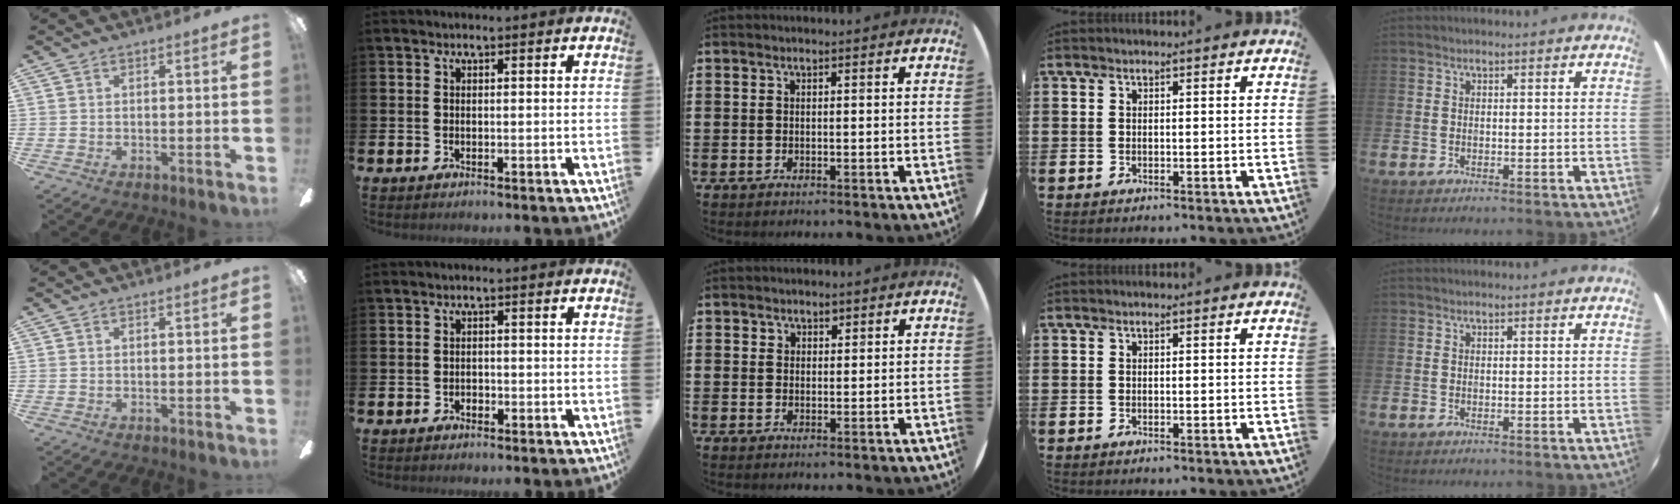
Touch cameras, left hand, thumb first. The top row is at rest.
{"index": {"total": 0.9, "force": [-0.6, 0.7, 0.0], "torque": [-0.002, 0.003, -0.013]}, "middle": {"total": 1.5, "force": [1.1, 0.9, 0.1], "torque": [0.013, -0.004, 0.019]}}